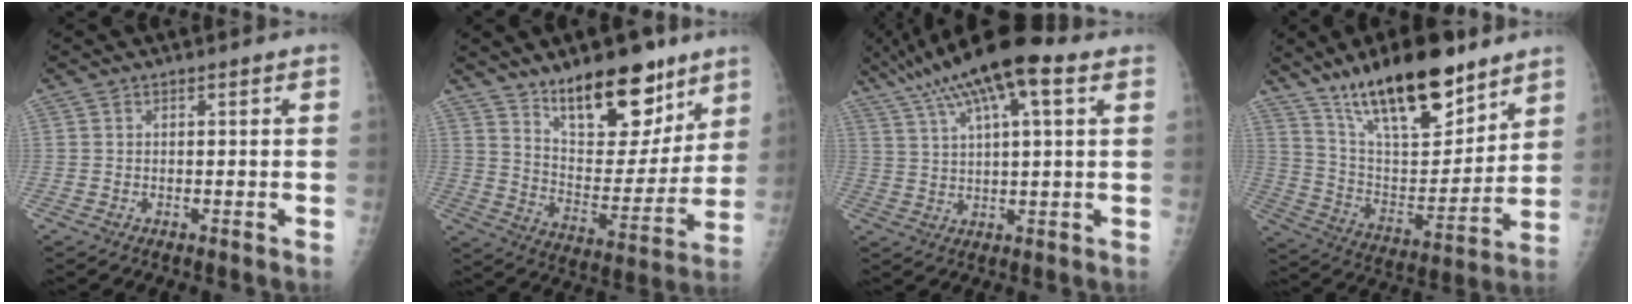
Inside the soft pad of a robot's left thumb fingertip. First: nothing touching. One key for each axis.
{"total": 19.1, "fx": 12.8, "fy": 8.4, "fz": 11.3, "tx": -0.114, "ty": -0.089, "tz": 0.210}
{"total": 16.1, "fx": 8.7, "fy": 4.4, "fz": 12.8, "tx": -0.231, "ty": 0.013, "tz": 0.150}
{"total": 22.5, "fx": 15.8, "fy": 7.9, "fz": 14.0, "tx": -0.191, "ty": -0.076, "tz": 0.275}